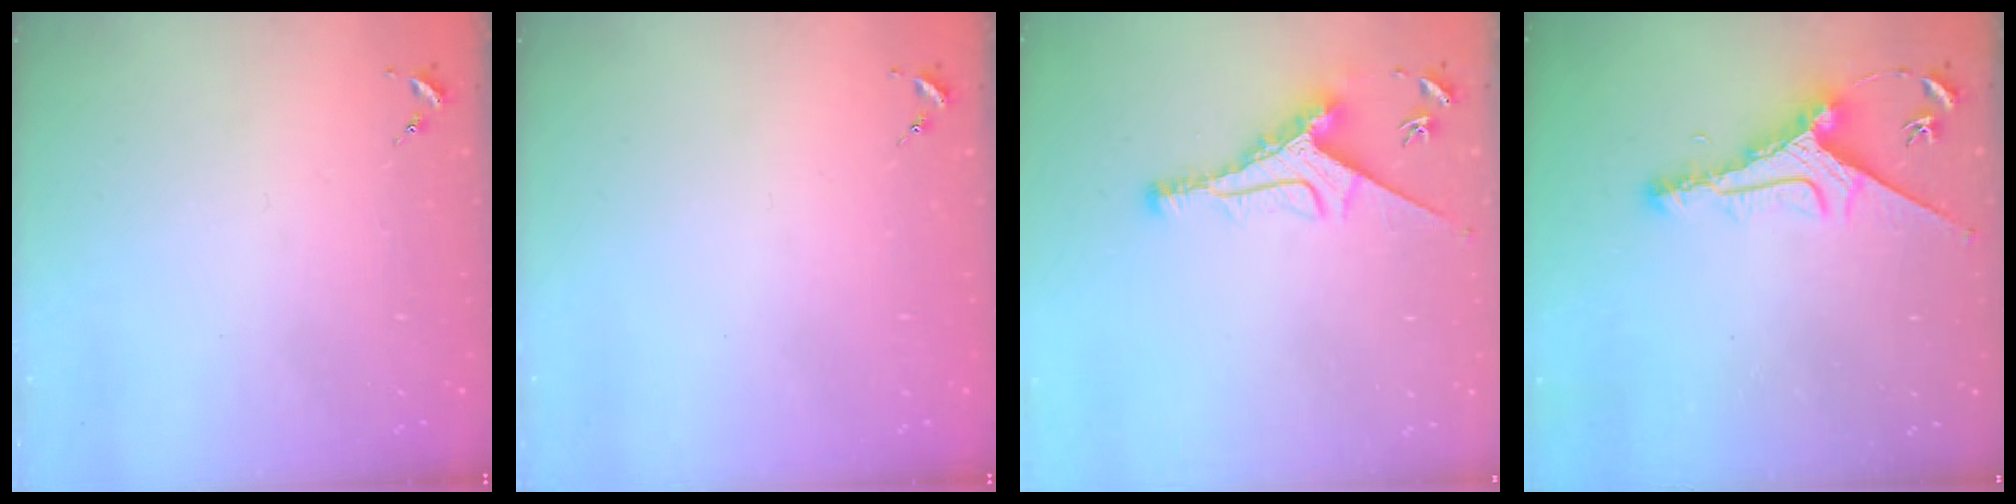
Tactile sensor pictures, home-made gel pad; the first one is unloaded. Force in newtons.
{"total": 0.0}
{"total": 9.6, "press": 9.6, "slide": 0.3}
{"total": 9.9, "press": 9.8, "slide": 1.0}